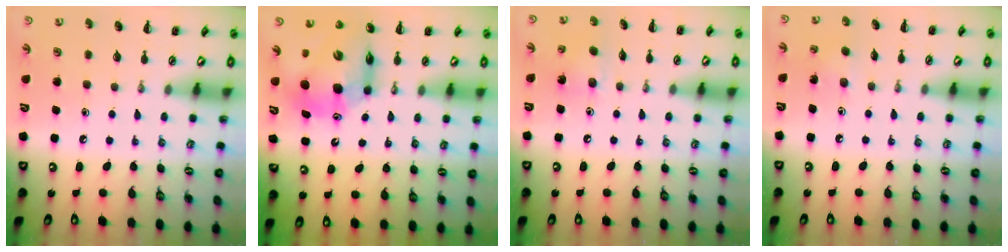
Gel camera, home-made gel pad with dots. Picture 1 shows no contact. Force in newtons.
{"total": 12.3, "press": 11.8, "slide": 3.6}
{"total": 5.2, "press": 5.1, "slide": 0.9}
{"total": 2.6, "press": 2.5, "slide": 0.7}